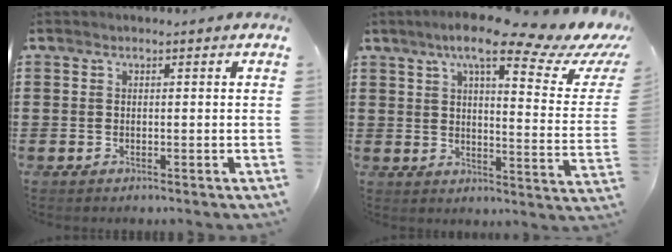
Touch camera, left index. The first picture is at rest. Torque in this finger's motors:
{"motor_torque": [2.14, 0.00, 0.40, 0.06]}